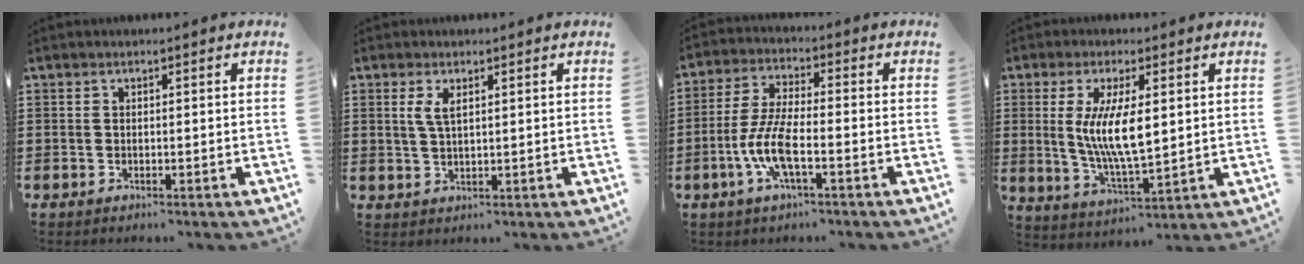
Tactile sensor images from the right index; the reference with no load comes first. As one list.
[{"total": 2.8, "force": [1.1, 0.9, 2.4], "torque": [-0.051, 0.004, 0.018]}, {"total": 8.0, "force": [-3.0, 2.1, 7.1], "torque": [-0.167, -0.013, -0.063]}, {"total": 9.0, "force": [1.3, 2.7, 8.5], "torque": [-0.170, 0.002, 0.021]}]